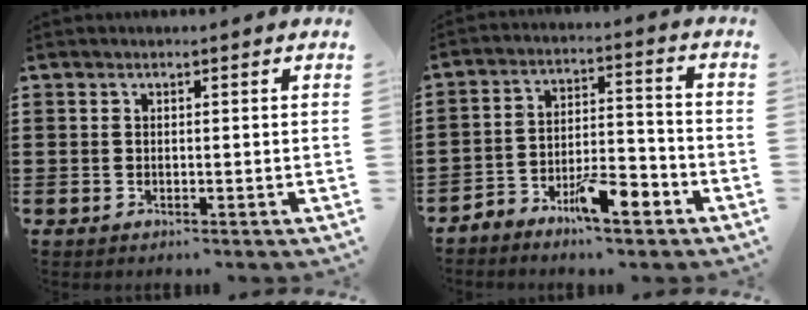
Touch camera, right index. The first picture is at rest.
{"total": 8.2, "force": [-5.9, 2.7, 4.9], "torque": [-0.081, 0.018, -0.105]}